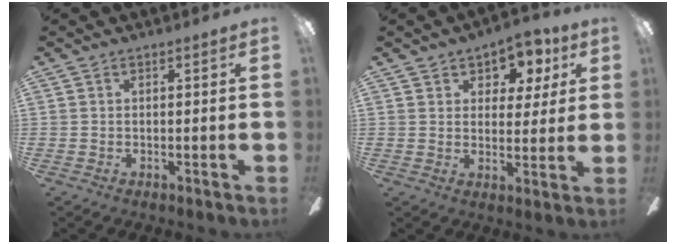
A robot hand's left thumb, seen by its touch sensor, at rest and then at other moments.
{"total": 7.6, "force": [4.8, 5.2, 2.8], "torque": [-0.033, -0.025, 0.084]}